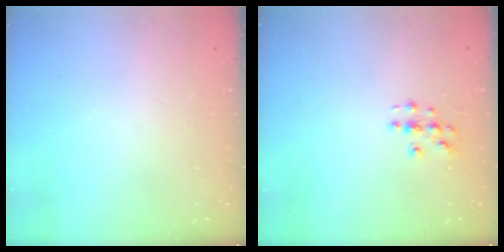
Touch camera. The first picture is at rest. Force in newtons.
{"total": 3.3, "press": 3.3, "slide": 0.2}